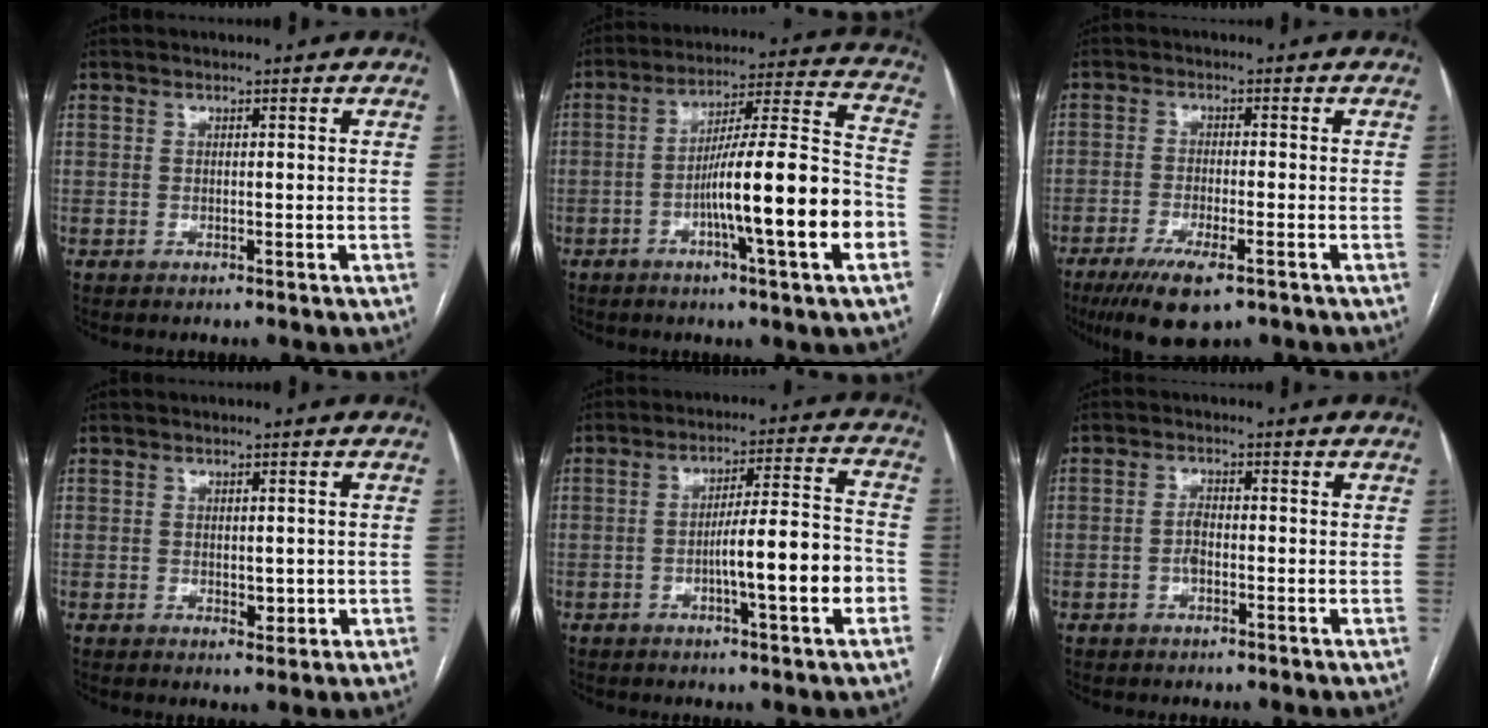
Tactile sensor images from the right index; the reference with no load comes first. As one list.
[{"total": 16.5, "force": [-5.1, 0.1, 15.7], "torque": [-0.247, 0.007, -0.082]}, {"total": 8.4, "force": [-5.4, 1.9, 6.2], "torque": [-0.112, -0.018, -0.083]}, {"total": 2.2, "force": [-0.2, 1.4, 1.7], "torque": [-0.021, -0.002, 0.004]}, {"total": 10.6, "force": [-3.1, 0.6, 10.1], "torque": [-0.156, 0.013, -0.046]}, {"total": 1.9, "force": [-0.6, 0.8, 1.6], "torque": [-0.029, 0.004, -0.013]}]